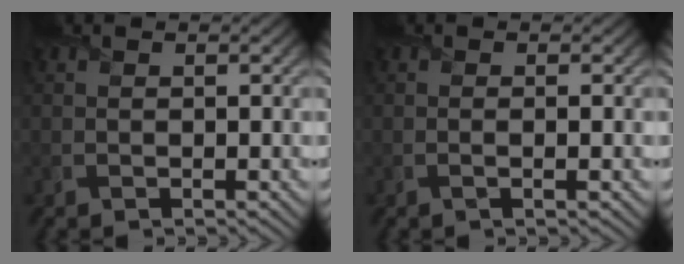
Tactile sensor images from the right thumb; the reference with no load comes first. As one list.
[{"total": 0.9, "force": [-0.2, 0.0, 0.9], "torque": [-0.014, 0.001, -0.007]}]